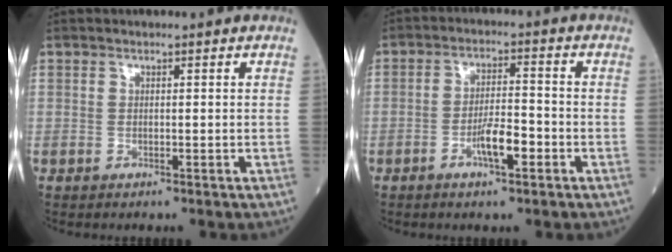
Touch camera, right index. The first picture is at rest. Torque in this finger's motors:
{"motor_torque": [0.05, -0.21, 0.07, 0.07]}